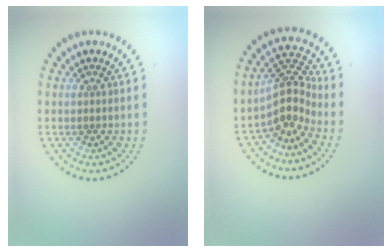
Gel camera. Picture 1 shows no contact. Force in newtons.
{"total": 3.7, "press": 2.7, "slide": 2.5}